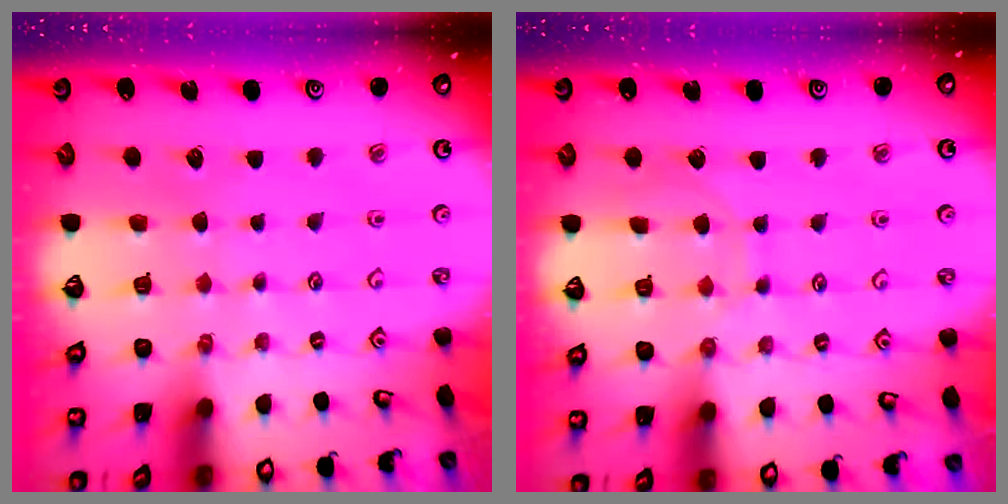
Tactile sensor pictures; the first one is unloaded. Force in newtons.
{"total": 5.0, "press": 4.9, "slide": 0.5}